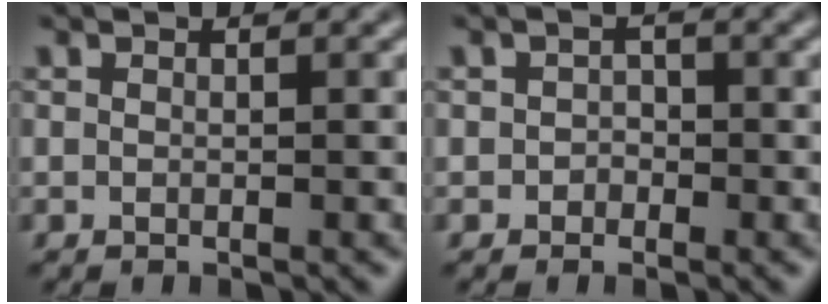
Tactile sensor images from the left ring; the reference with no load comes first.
{"total": 1.2, "force": [-0.4, 1.1, 0.4], "torque": [0.002, 0.000, -0.009]}